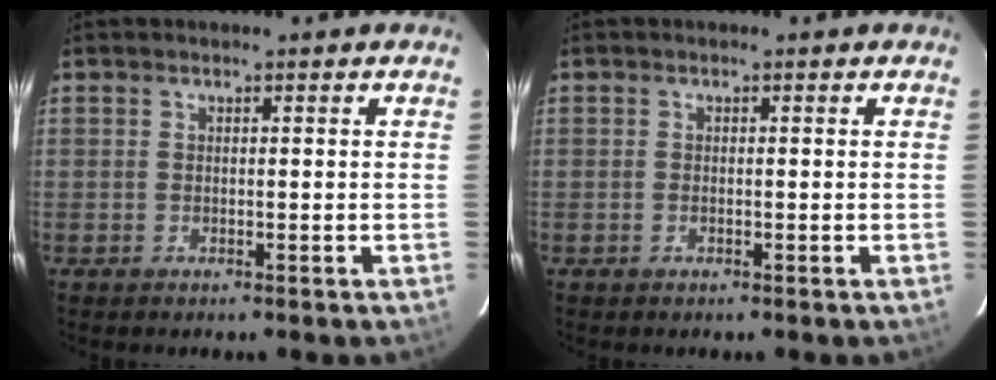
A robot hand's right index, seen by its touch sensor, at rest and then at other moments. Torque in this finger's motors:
{"motor_torque": [-0.10, 0.02, -0.02, 0.00]}